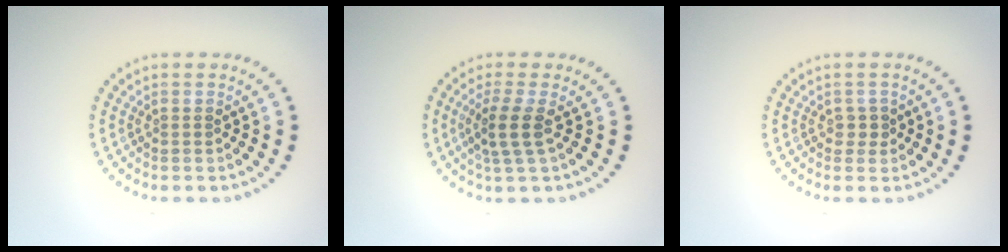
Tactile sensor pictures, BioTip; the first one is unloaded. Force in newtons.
{"total": 2.7, "press": 2.1, "slide": 1.6}
{"total": 1.1, "press": 0.9, "slide": 0.6}